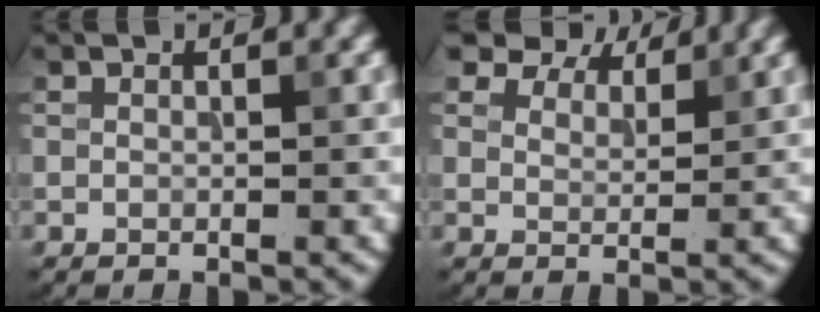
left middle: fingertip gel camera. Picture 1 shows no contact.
{"total": 7.1, "force": [6.2, 2.7, 2.3], "torque": [-0.062, -0.009, 0.110]}